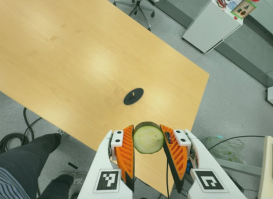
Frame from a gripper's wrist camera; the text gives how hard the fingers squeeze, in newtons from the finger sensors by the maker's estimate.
{"total": 9.8, "left": 9.3, "right": 10.3}